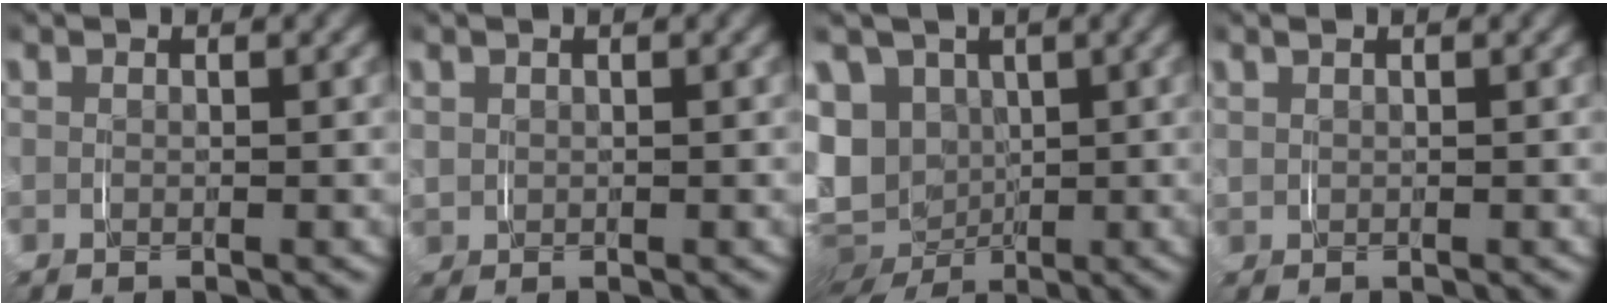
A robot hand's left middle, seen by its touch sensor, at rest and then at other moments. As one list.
[{"total": 1.8, "force": [0.3, 1.7, 0.5], "torque": [-0.028, -0.002, 0.009]}, {"total": 13.7, "force": [-2.9, 12.3, 5.3], "torque": [-0.164, -0.058, -0.035]}, {"total": 1.0, "force": [0.5, 0.8, 0.3], "torque": [-0.013, 0.004, 0.010]}]